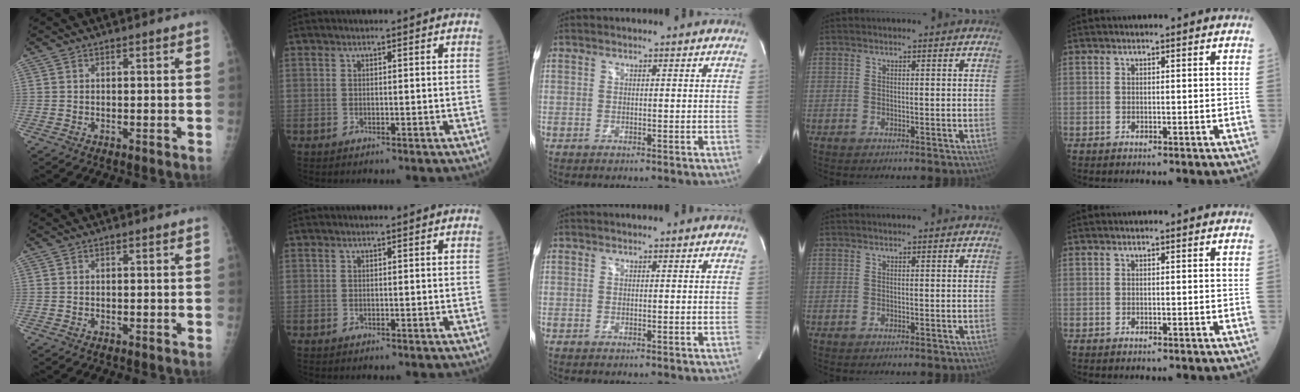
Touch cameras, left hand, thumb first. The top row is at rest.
{}